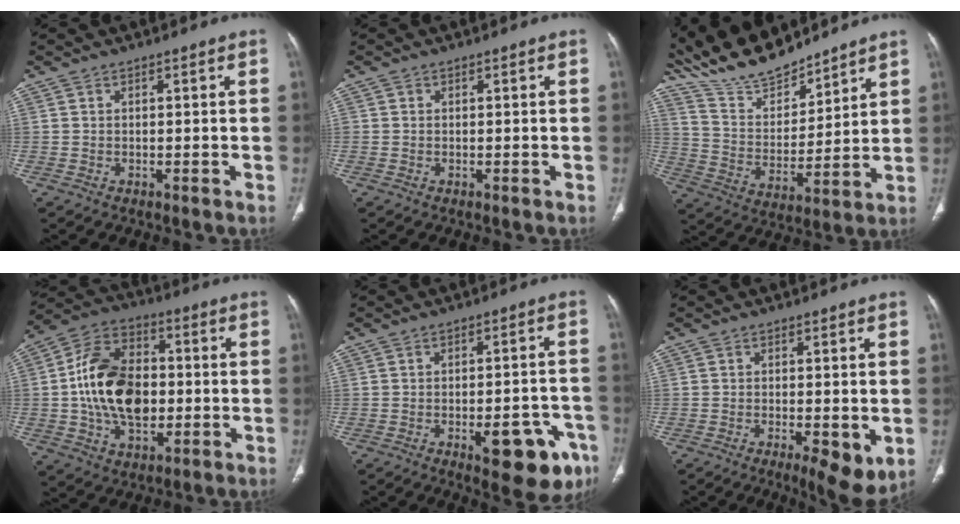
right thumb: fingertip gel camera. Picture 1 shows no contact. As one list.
[{"total": 0.0}, {"total": 15.5, "force": [14.1, 4.3, 4.8], "torque": [-0.063, -0.073, 0.270]}, {"total": 18.0, "force": [-0.8, 12.0, 13.3], "torque": [-0.213, 0.023, -0.012]}, {"total": 13.2, "force": [-6.0, 5.2, 10.5], "torque": [-0.098, 0.025, -0.067]}, {"total": 7.5, "force": [-2.0, 2.4, 6.8], "torque": [-0.100, -0.021, -0.028]}]